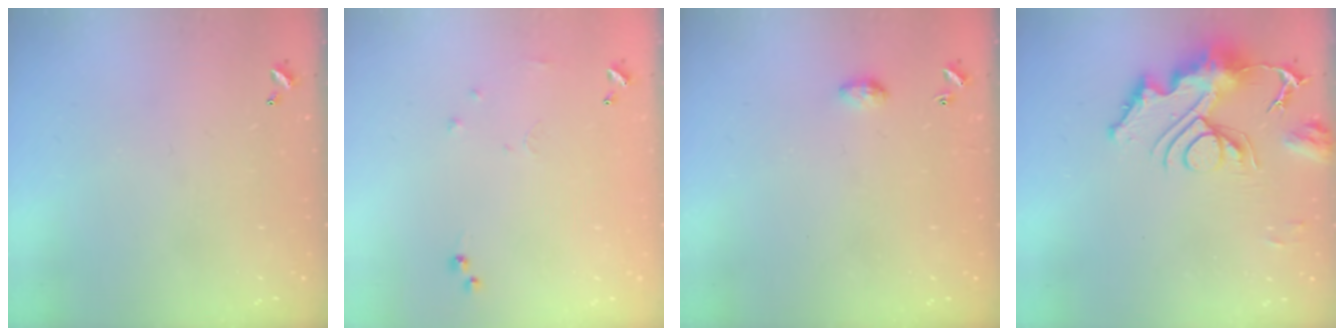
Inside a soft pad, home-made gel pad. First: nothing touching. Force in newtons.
{"total": 6.2, "press": 6.2, "slide": 0.9}
{"total": 3.9, "press": 3.8, "slide": 0.6}
{"total": 12.9, "press": 12.8, "slide": 1.4}